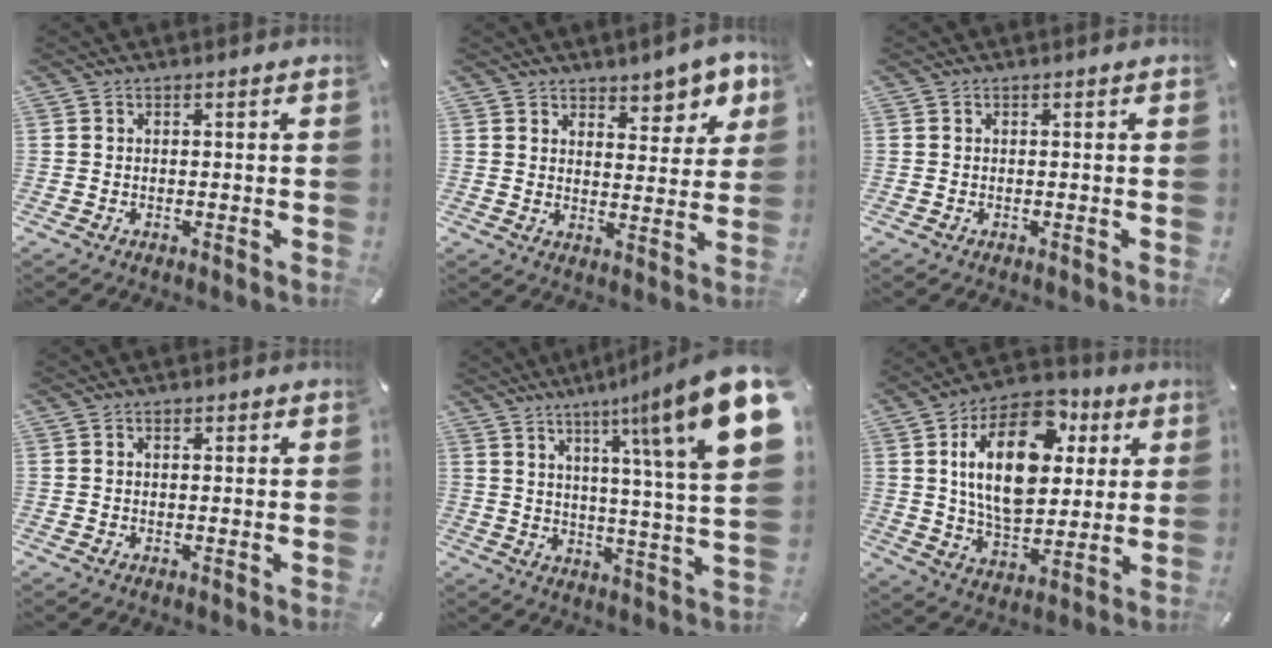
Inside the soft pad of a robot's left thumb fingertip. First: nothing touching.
{"total": 7.3, "force": [5.8, 4.1, 1.5], "torque": [0.001, -0.052, 0.101]}
{"total": 0.0}
{"total": 0.9, "force": [0.3, 0.6, 0.6], "torque": [-0.005, 0.002, 0.001]}
{"total": 19.8, "force": [10.3, 3.1, 16.7], "torque": [-0.251, -0.065, 0.146]}
{"total": 20.9, "force": [6.8, 13.0, 14.9], "torque": [-0.280, -0.014, 0.112]}